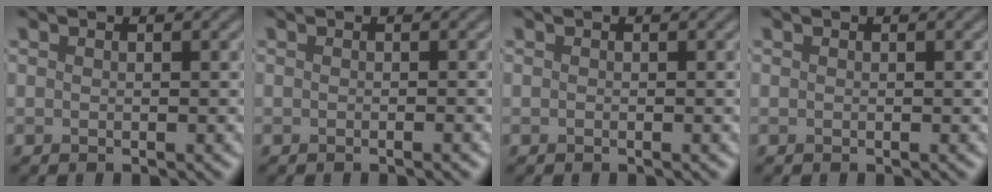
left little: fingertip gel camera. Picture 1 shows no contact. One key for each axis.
{"total": 0.9, "fx": -0.3, "fy": 0.2, "fz": 0.8, "tx": -0.007, "ty": -0.003, "tz": -0.008}
{"total": 0.0}
{"total": 0.0}